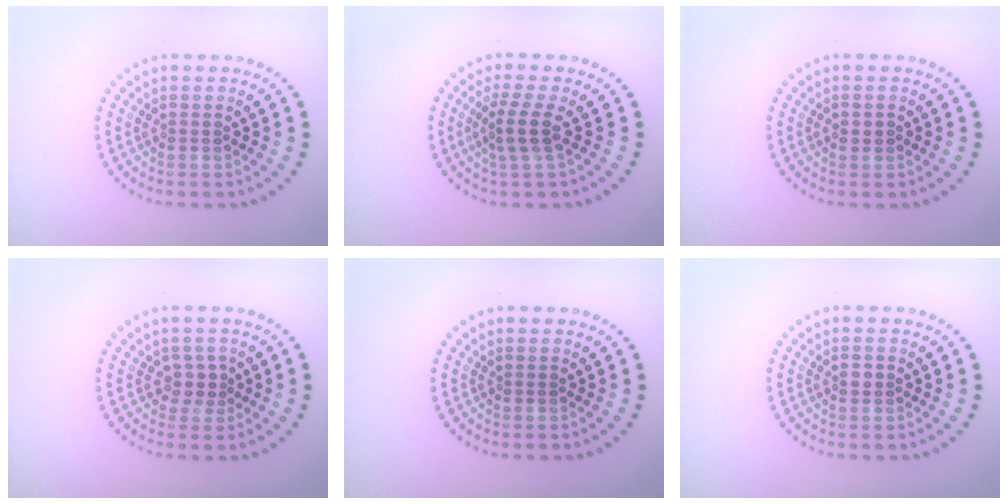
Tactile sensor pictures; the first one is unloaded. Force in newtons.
{"total": 2.5, "press": 2.0, "slide": 1.6}
{"total": 0.9, "press": 0.9, "slide": 0.1}
{"total": 1.6, "press": 1.2, "slide": 1.1}
{"total": 0.0}
{"total": 1.2, "press": 1.2, "slide": 0.2}